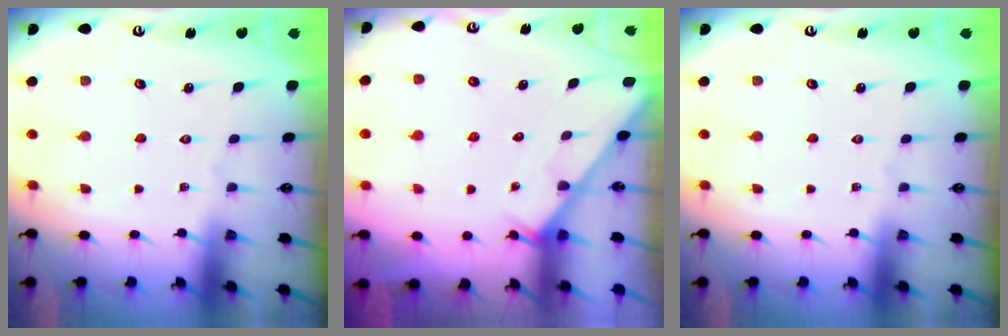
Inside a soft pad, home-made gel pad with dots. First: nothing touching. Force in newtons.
{"total": 2.0, "press": 2.0, "slide": 0.1}
{"total": 0.0}